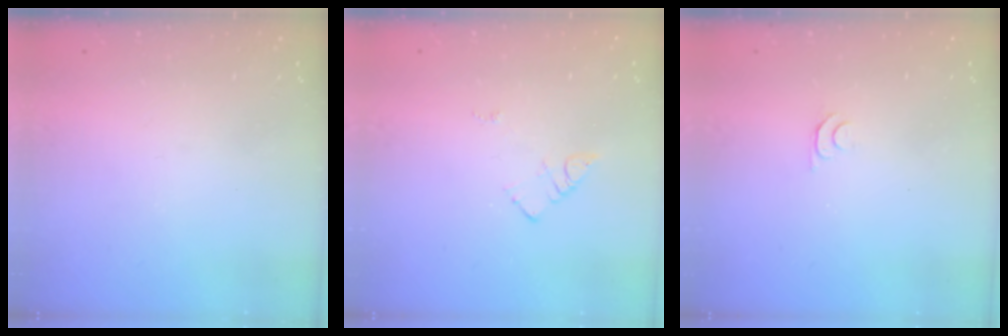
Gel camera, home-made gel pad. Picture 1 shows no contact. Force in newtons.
{"total": 3.7, "press": 3.7, "slide": 0.3}
{"total": 4.6, "press": 4.5, "slide": 0.7}